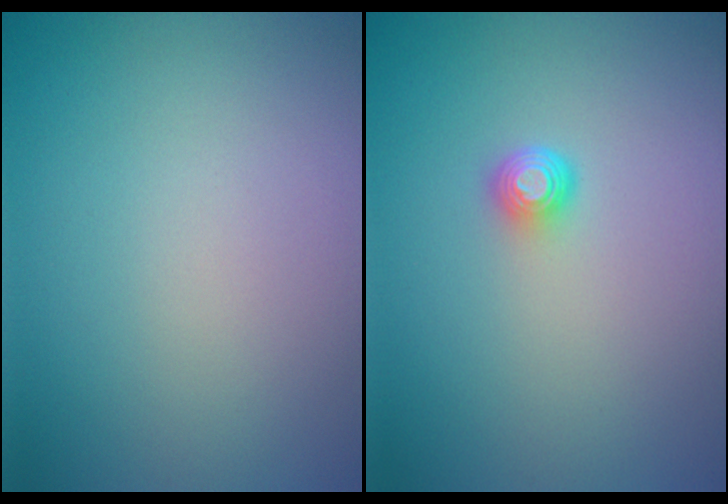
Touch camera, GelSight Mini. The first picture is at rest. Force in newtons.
{"total": 1.5, "press": 1.1, "slide": 1.1}